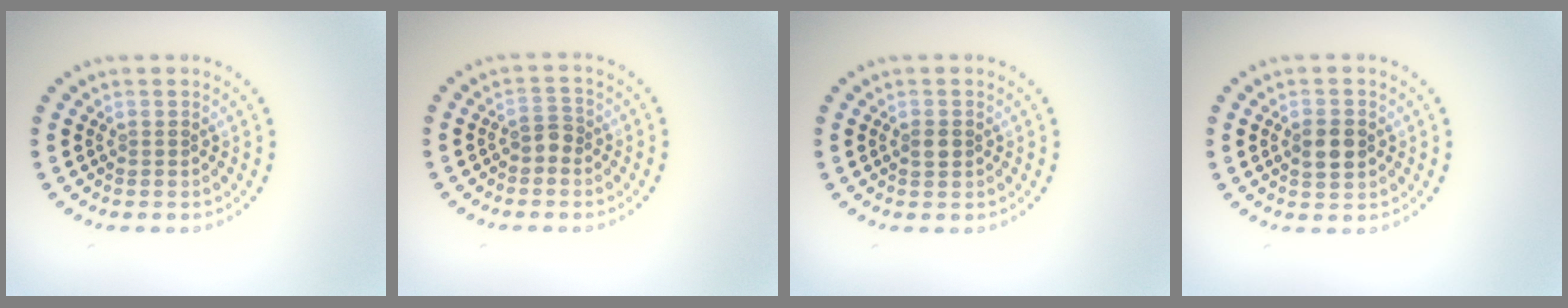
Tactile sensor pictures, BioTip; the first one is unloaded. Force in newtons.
{"total": 1.5, "press": 1.4, "slide": 0.6}
{"total": 1.3, "press": 1.3, "slide": 0.1}
{"total": 2.4, "press": 2.4, "slide": 0.2}